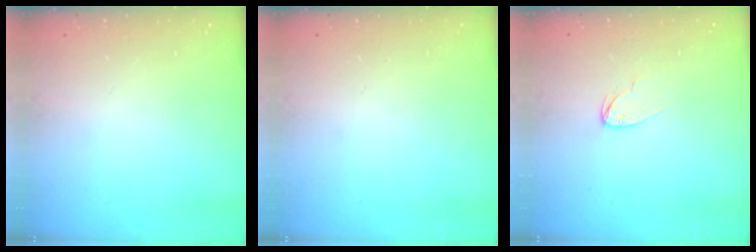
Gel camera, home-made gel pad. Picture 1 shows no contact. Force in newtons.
{"total": 0.0}
{"total": 3.9, "press": 3.9, "slide": 0.3}